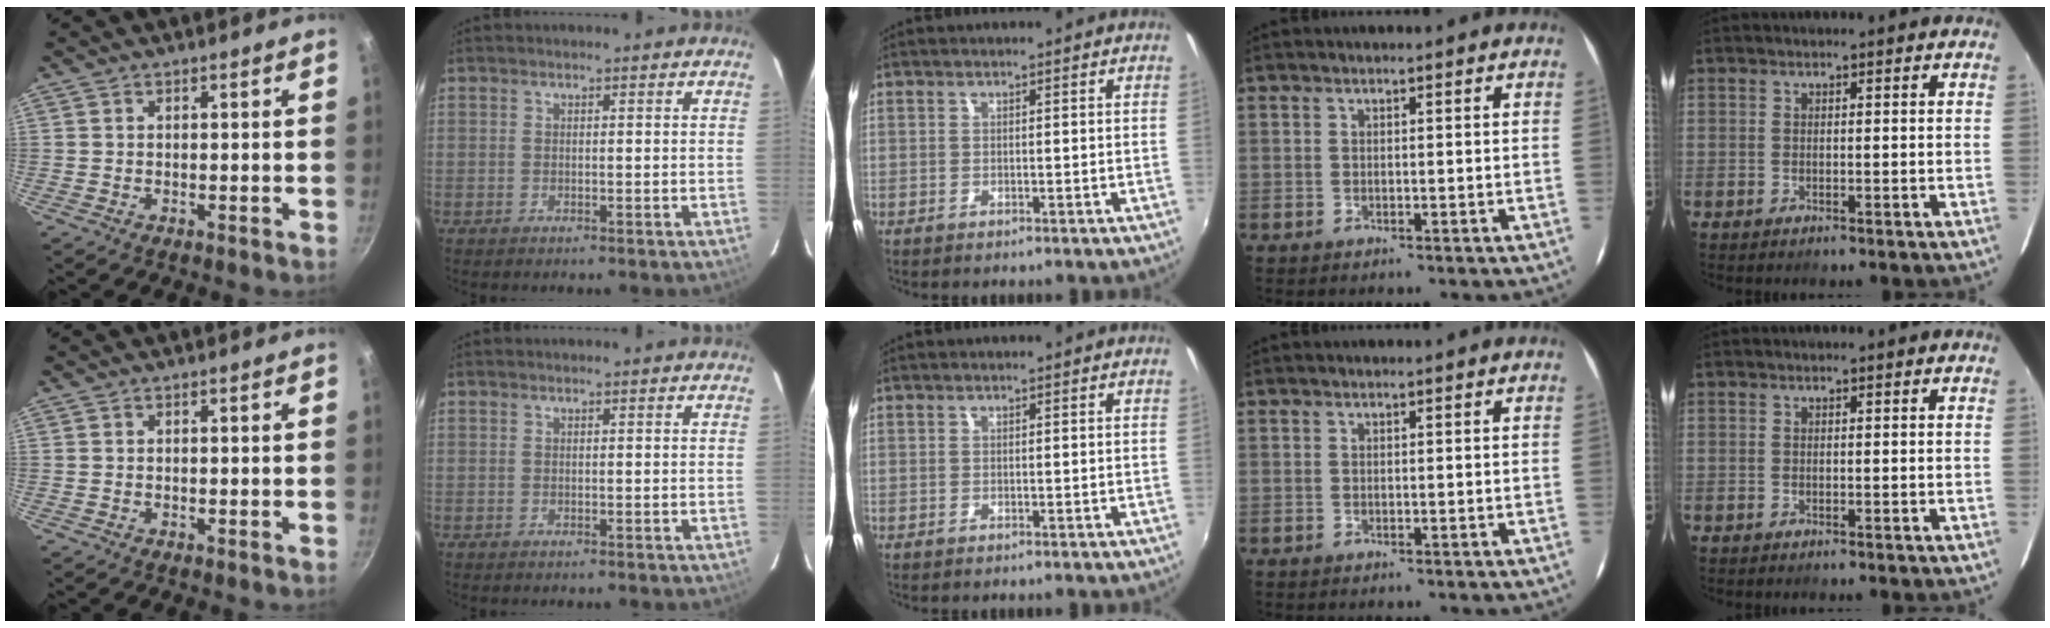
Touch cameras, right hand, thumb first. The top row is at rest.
{}